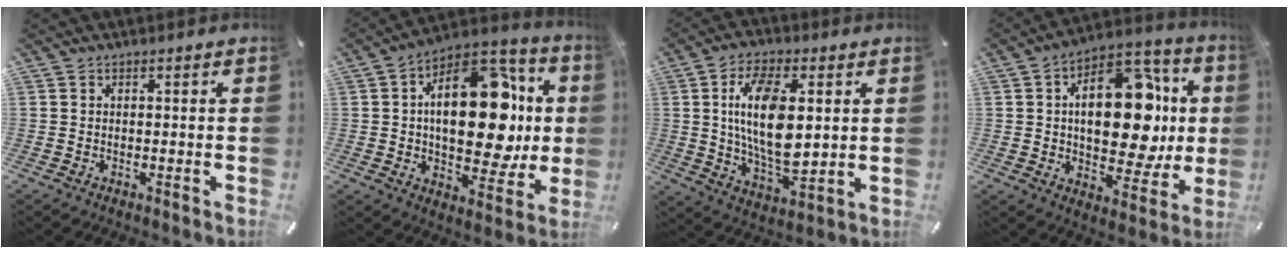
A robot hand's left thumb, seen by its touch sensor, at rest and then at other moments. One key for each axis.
{"total": 24.4, "fx": 3.0, "fy": 13.8, "fz": 19.9, "tx": -0.293, "ty": -0.017, "tz": 0.053}
{"total": 15.0, "fx": 3.1, "fy": 7.4, "fz": 12.7, "tx": -0.255, "ty": -0.012, "tz": 0.047}
{"total": 22.4, "fx": 3.0, "fy": 13.0, "fz": 17.9, "tx": -0.251, "ty": -0.017, "tz": 0.050}